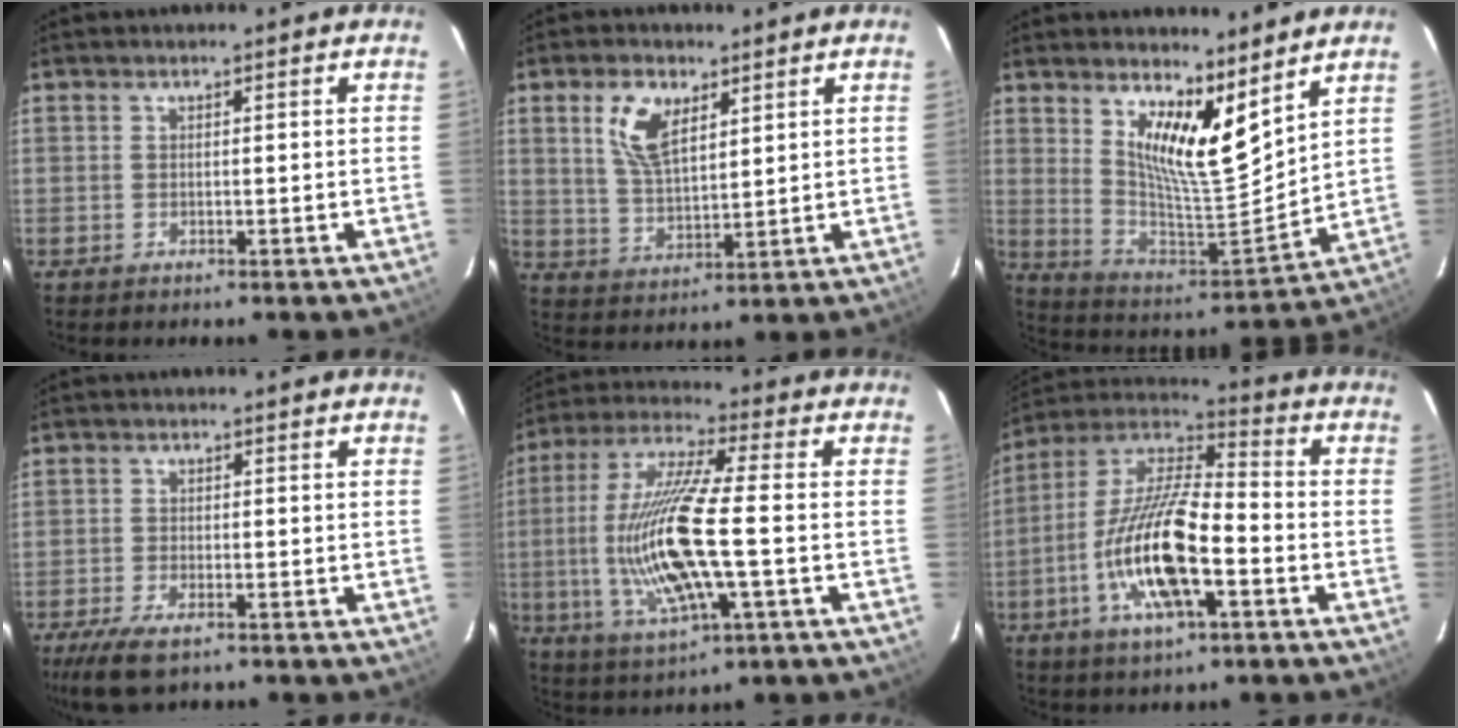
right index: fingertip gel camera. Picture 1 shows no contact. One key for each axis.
{"total": 8.3, "fx": 3.9, "fy": 4.2, "fz": 6.0, "tx": -0.119, "ty": 0.009, "tz": 0.079}
{"total": 13.4, "fx": 8.4, "fy": 3.5, "fz": 9.9, "tx": -0.165, "ty": -0.019, "tz": 0.154}
{"total": 7.1, "fx": -4.8, "fy": 2.7, "fz": 4.5, "tx": -0.113, "ty": -0.022, "tz": -0.090}
{"total": 17.6, "fx": -2.6, "fy": 3.5, "fz": 17.0, "tx": -0.345, "ty": -0.008, "tz": -0.046}
{"total": 17.6, "fx": -6.1, "fy": 5.5, "fz": 15.5, "tx": -0.315, "ty": -0.010, "tz": -0.123}